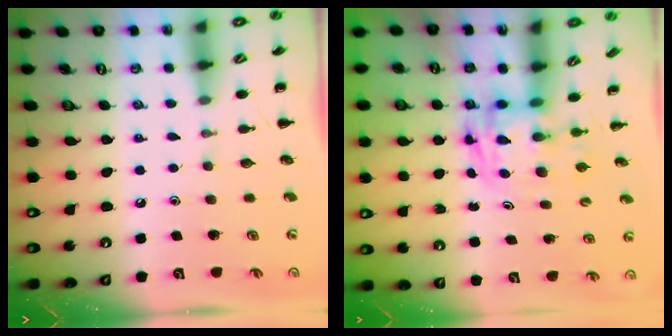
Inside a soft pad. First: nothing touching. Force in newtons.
{"total": 2.8, "press": 2.7, "slide": 0.5}